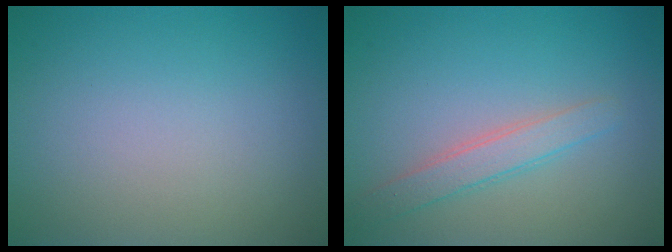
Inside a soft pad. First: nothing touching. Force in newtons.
{"total": 2.3, "press": 2.3, "slide": 0.1}